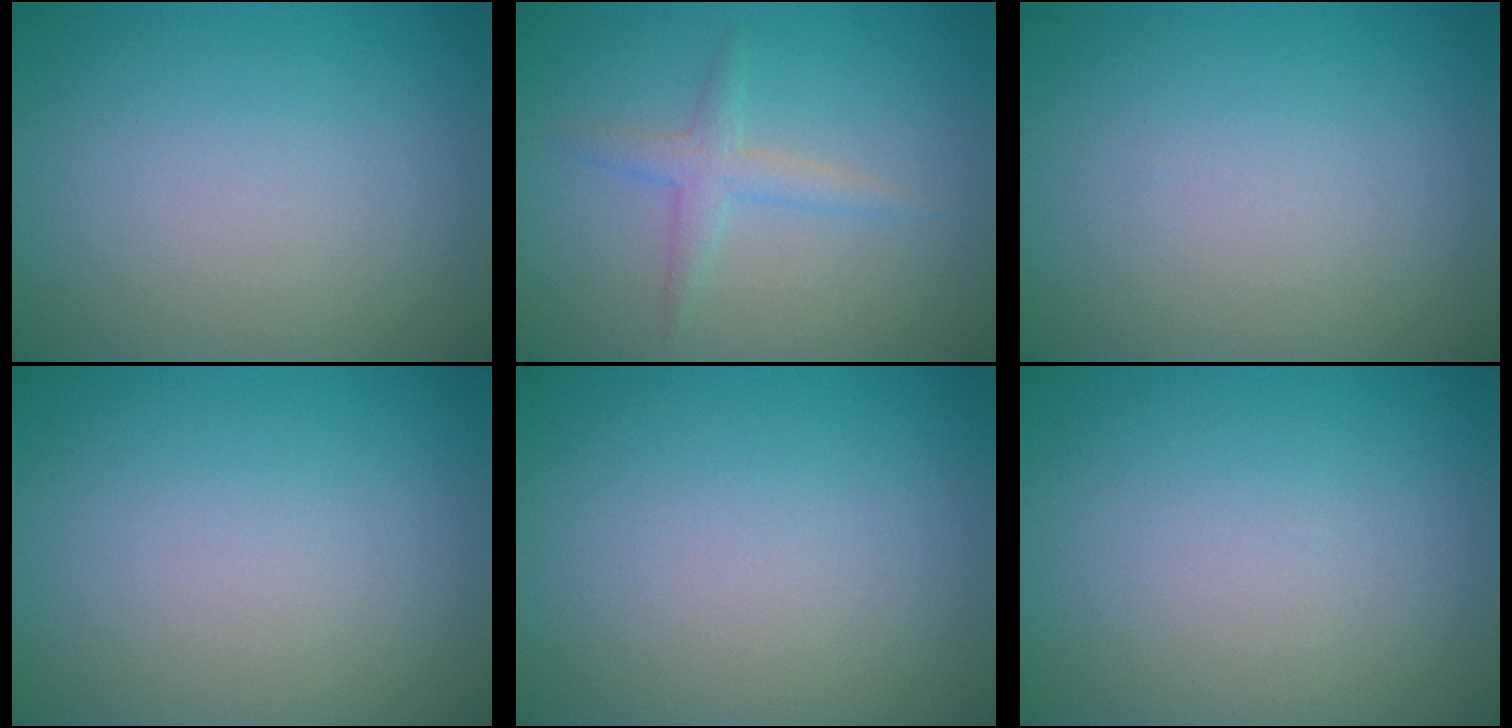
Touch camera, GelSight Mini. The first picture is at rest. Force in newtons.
{"total": 2.0, "press": 2.0, "slide": 0.1}
{"total": 0.0}
{"total": 0.0}
{"total": 0.0}
{"total": 0.0}